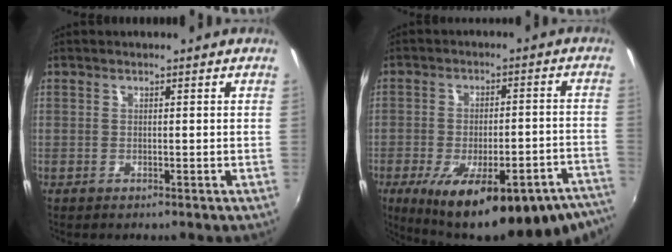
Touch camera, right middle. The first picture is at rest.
{"total": 25.8, "force": [-18.7, 7.6, 16.0], "torque": [-0.225, -0.028, -0.244]}